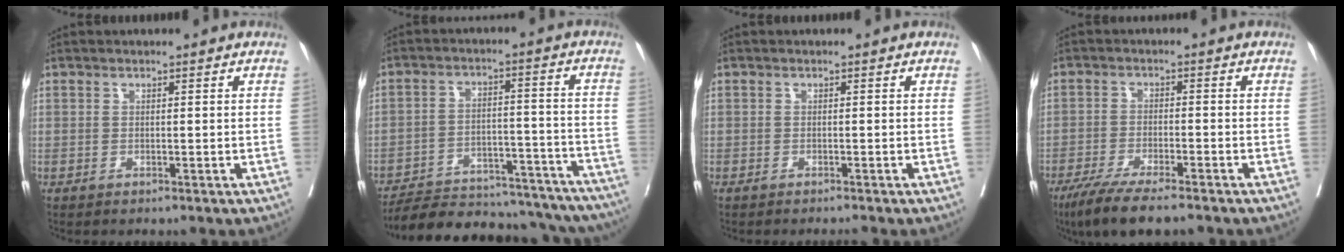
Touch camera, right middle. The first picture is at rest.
{"total": 26.7, "force": [-24.2, 6.2, 9.2], "torque": [-0.112, -0.004, -0.323]}
{"total": 1.3, "force": [-1.1, -0.2, 0.5], "torque": [-0.006, 0.000, -0.018]}
{"total": 9.7, "force": [-7.5, 1.1, 6.0], "torque": [-0.095, -0.022, -0.122]}